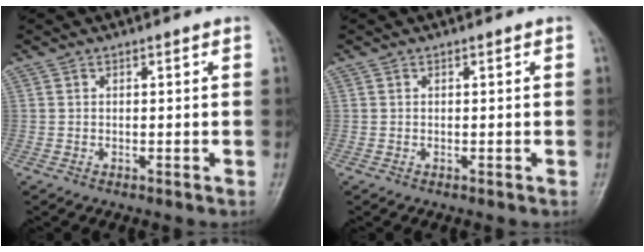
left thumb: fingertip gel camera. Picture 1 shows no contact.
{"total": 0.0}